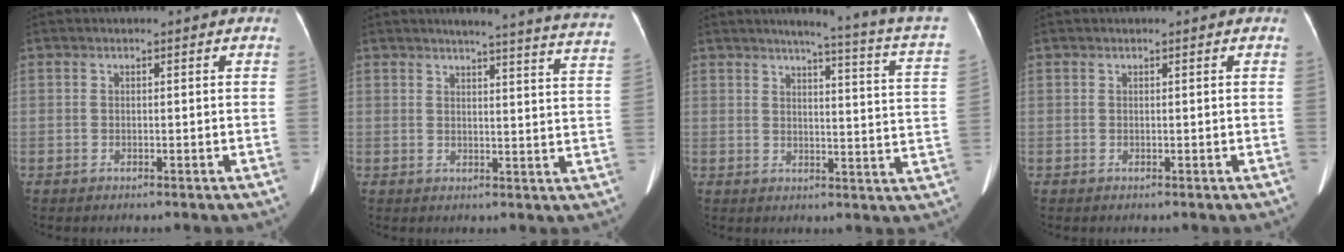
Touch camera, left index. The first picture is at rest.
{"total": 19.1, "force": [17.8, -0.7, 6.9], "torque": [-0.089, -0.085, 0.188]}
{"total": 16.9, "force": [14.6, -1.8, 8.3], "torque": [-0.116, -0.075, 0.153]}
{"total": 0.0}